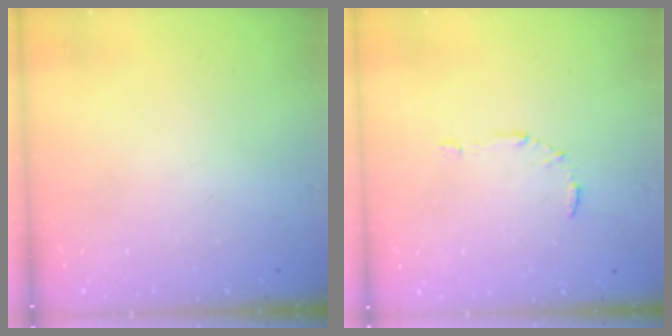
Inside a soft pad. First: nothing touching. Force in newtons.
{"total": 4.9, "press": 4.9, "slide": 0.4}